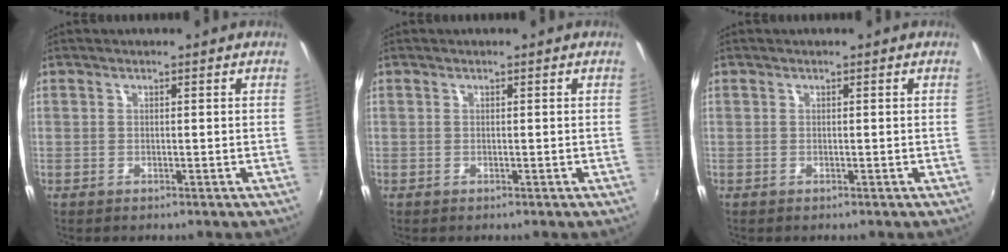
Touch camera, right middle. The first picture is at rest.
{"total": 0.0}
{"total": 0.0}